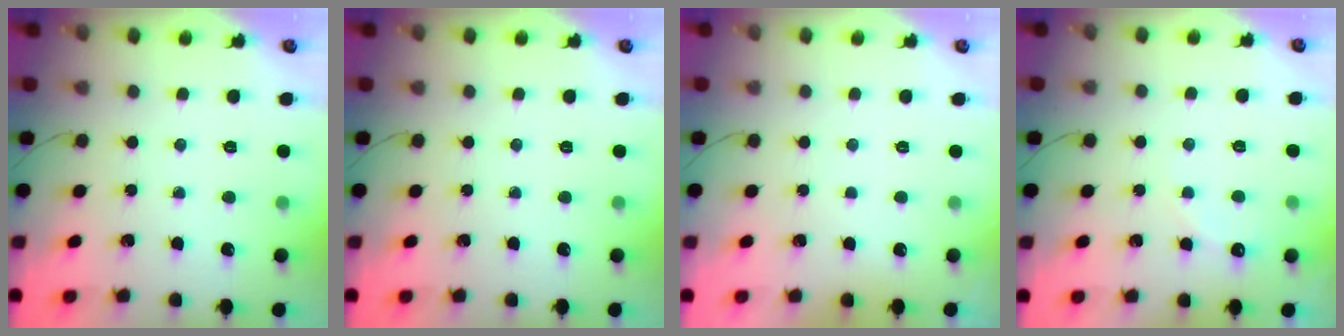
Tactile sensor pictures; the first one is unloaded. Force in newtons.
{"total": 0.0}
{"total": 2.8, "press": 2.8, "slide": 0.1}
{"total": 4.4, "press": 4.2, "slide": 1.0}